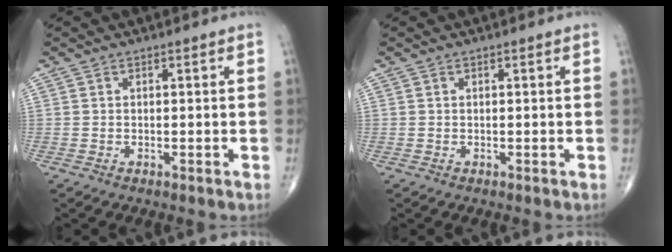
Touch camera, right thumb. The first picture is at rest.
{"total": 0.0}